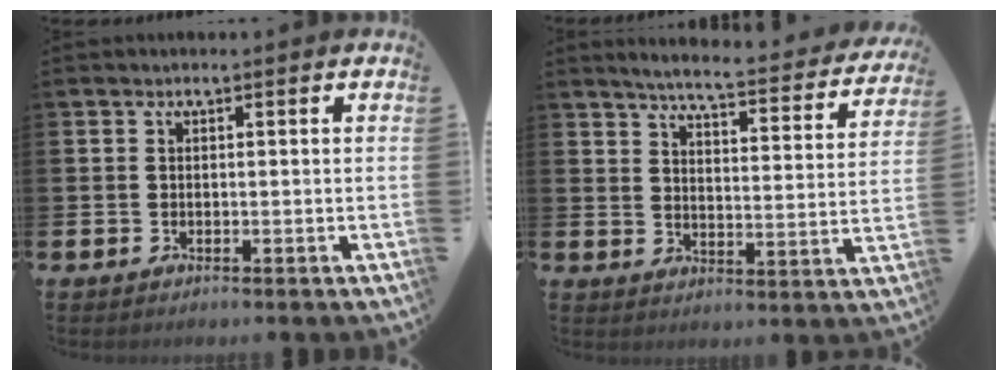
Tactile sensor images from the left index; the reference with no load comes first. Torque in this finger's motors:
{"motor_torque": [0.90, -1.25, 0.29, 0.10]}